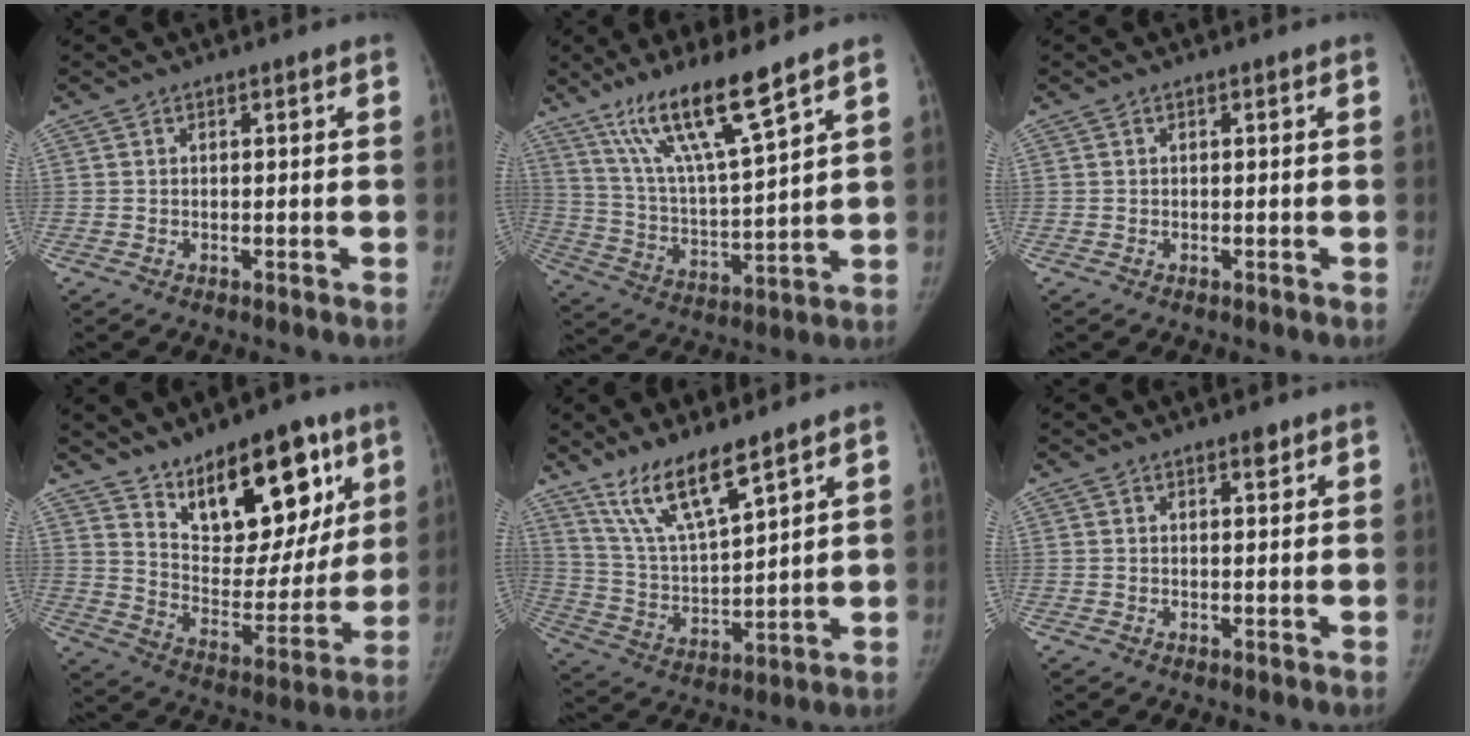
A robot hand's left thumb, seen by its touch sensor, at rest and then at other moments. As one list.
[{"total": 15.0, "force": [10.2, 1.3, 10.9], "torque": [-0.193, -0.055, 0.199]}, {"total": 0.0}, {"total": 20.9, "force": [12.3, 9.9, 13.7], "torque": [-0.145, -0.065, 0.205]}, {"total": 12.4, "force": [9.0, 2.4, 8.1], "torque": [-0.140, -0.053, 0.188]}, {"total": 1.5, "force": [1.1, 0.6, 1.0], "torque": [-0.002, -0.005, 0.015]}]